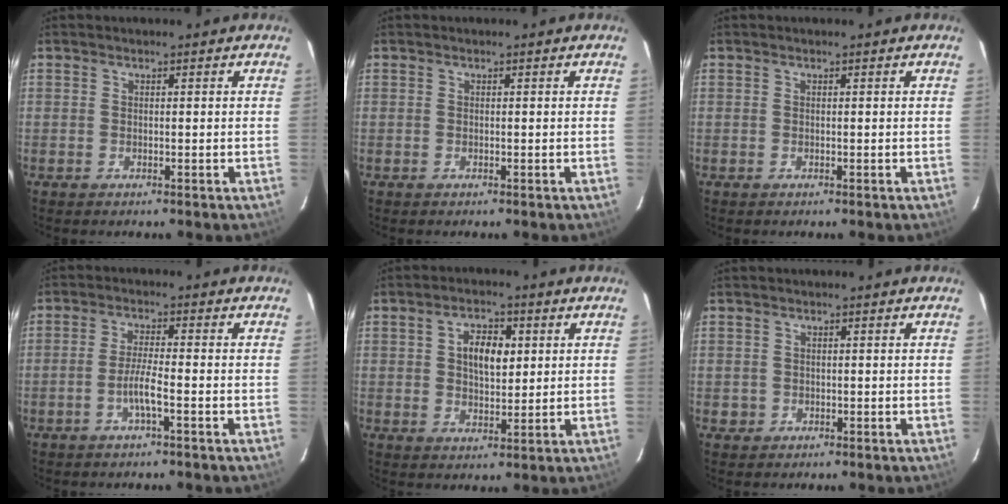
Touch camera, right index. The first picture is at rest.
{"total": 0.0}
{"total": 0.0}
{"total": 3.9, "force": [-1.9, -0.3, 3.3], "torque": [-0.069, -0.002, -0.037]}
{"total": 6.4, "force": [1.6, 3.6, 5.1], "torque": [-0.087, 0.013, 0.031]}
{"total": 1.6, "force": [-0.2, 1.5, 0.1], "torque": [0.002, 0.004, 0.000]}